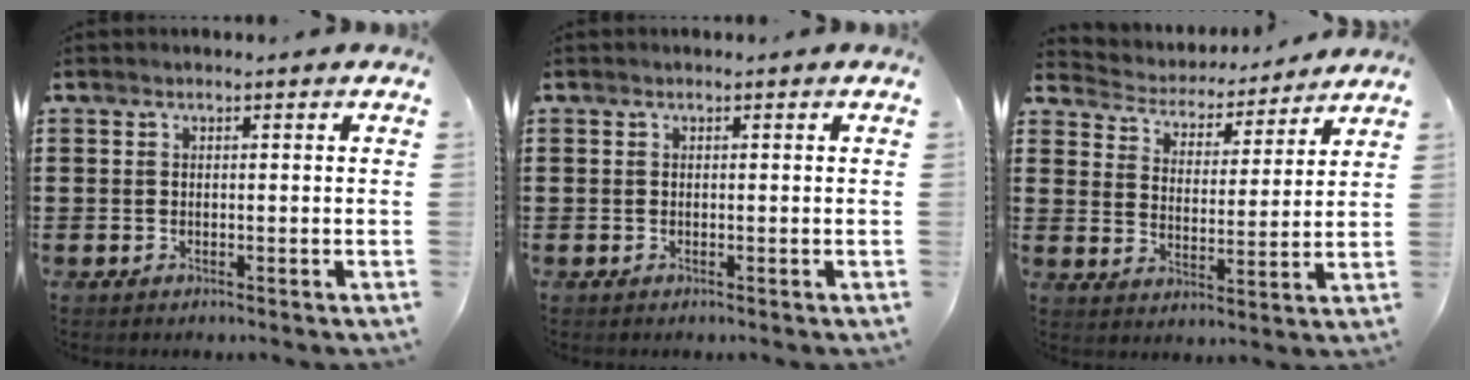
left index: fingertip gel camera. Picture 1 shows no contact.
{"total": 0.0}
{"total": 4.3, "force": [4.3, 0.7, 0.1], "torque": [-0.030, -0.033, 0.069]}